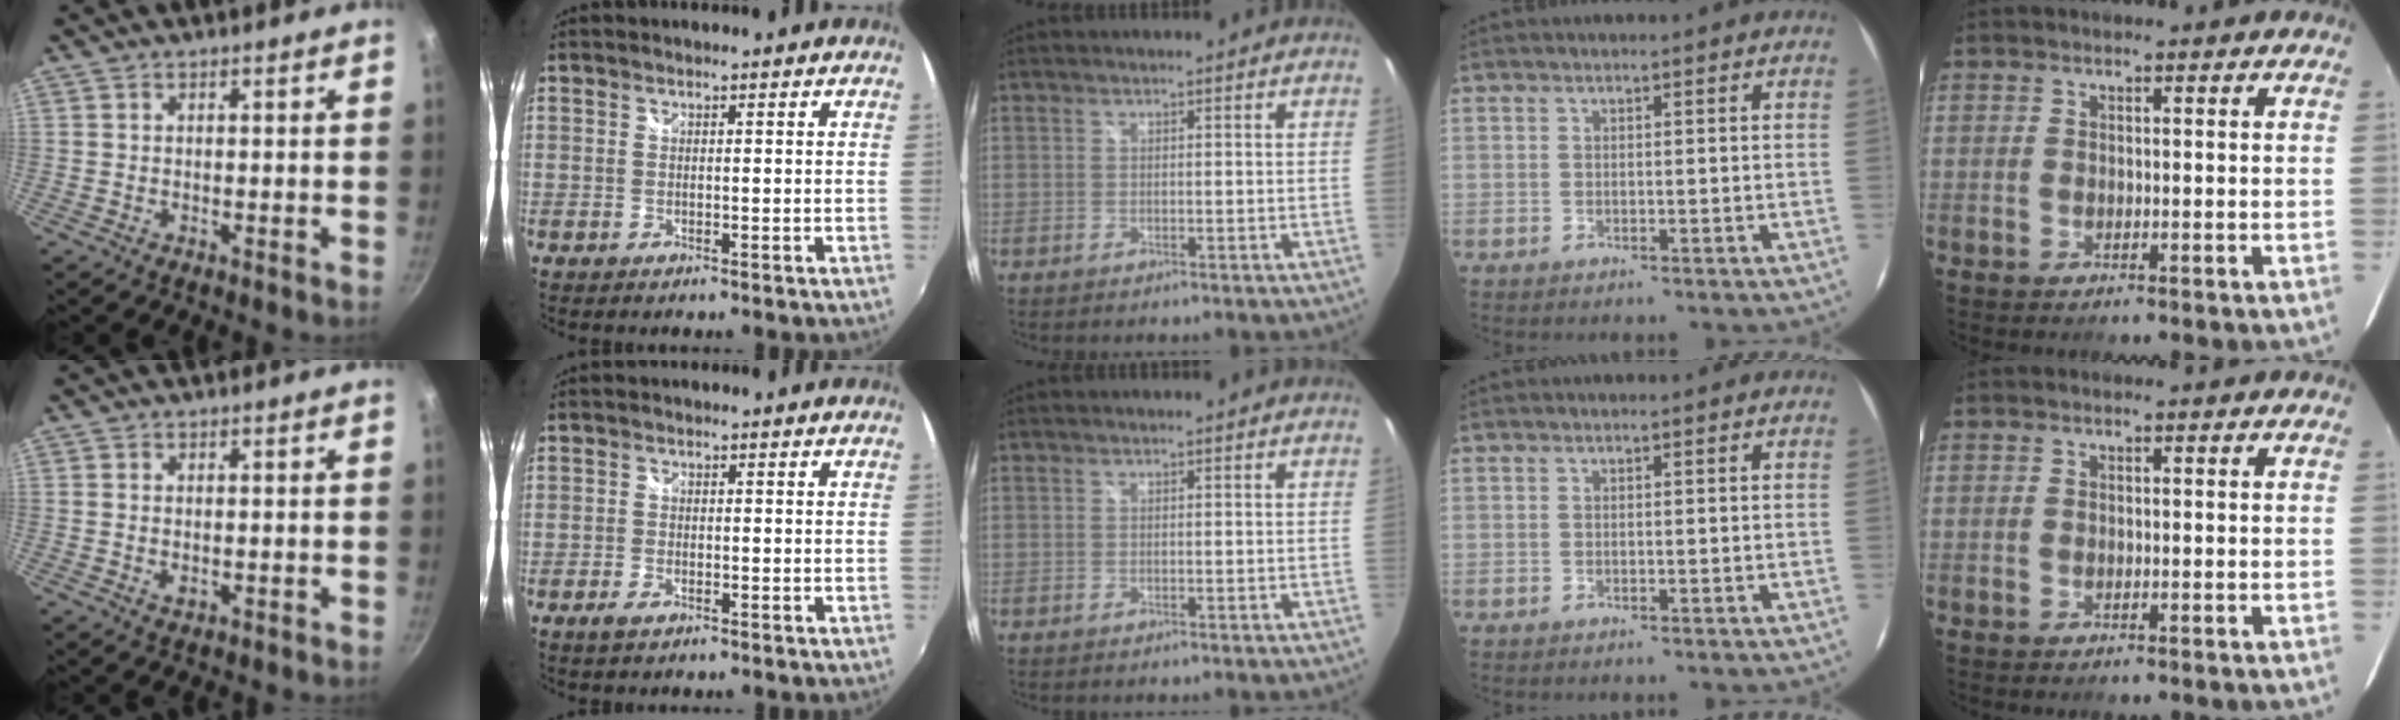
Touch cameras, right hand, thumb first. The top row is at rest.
{"thumb": {"total": 1.7, "force": [-0.2, 1.1, 1.3], "torque": [-0.022, -0.003, -0.002]}, "index": {"total": 2.2, "force": [-1.4, 1.0, 1.3], "torque": [-0.031, -0.003, -0.026]}}